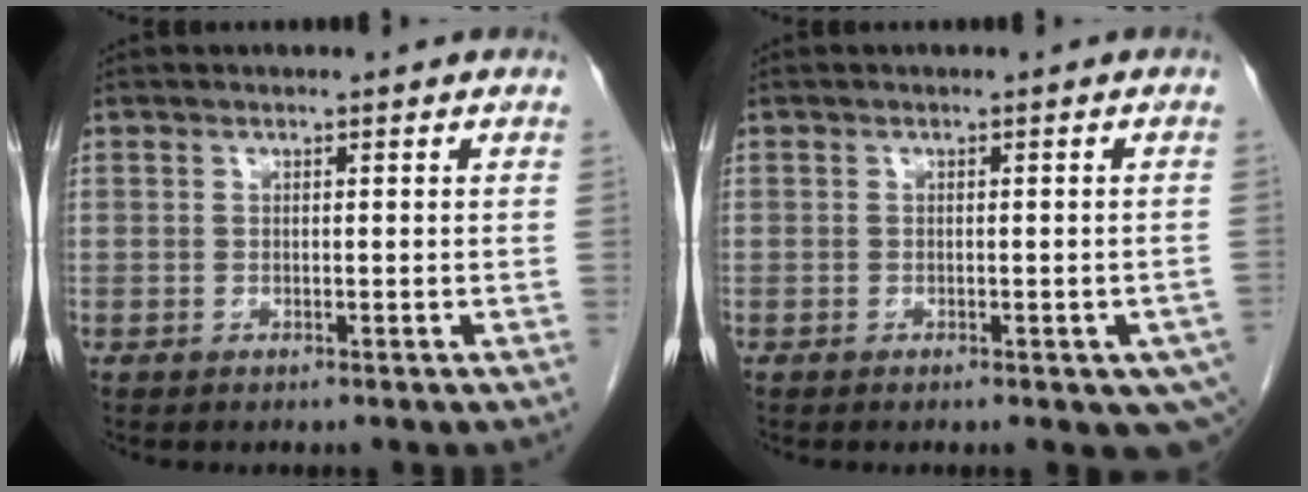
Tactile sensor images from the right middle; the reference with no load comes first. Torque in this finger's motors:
{"motor_torque": [1.19, -0.95, 0.23, 0.05]}